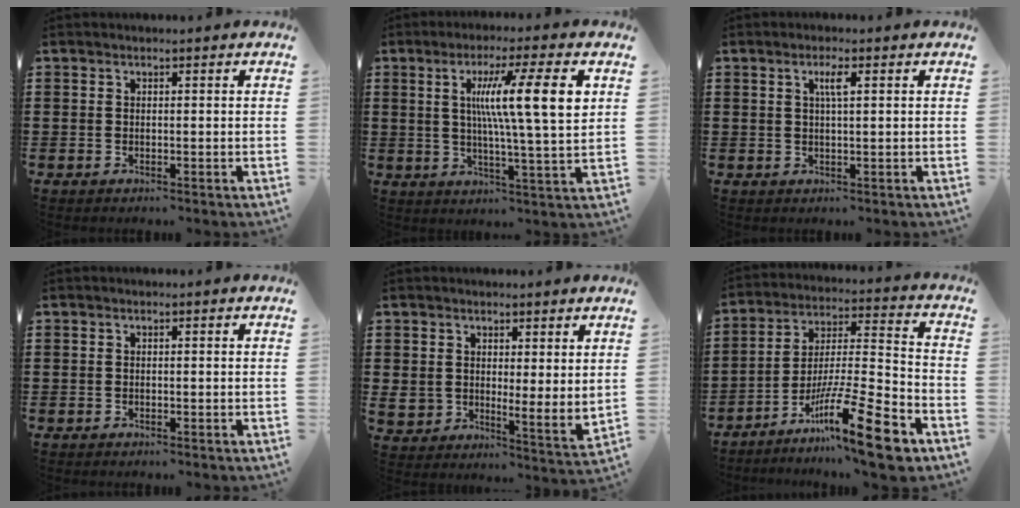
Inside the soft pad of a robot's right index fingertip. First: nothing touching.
{"total": 12.2, "force": [3.3, 1.3, 11.7], "torque": [-0.210, 0.004, 0.046]}
{"total": 2.4, "force": [0.9, 0.3, 2.2], "torque": [-0.046, 0.003, 0.013]}
{"total": 0.0}
{"total": 4.5, "force": [3.9, 2.1, 0.8], "torque": [-0.030, -0.019, 0.073]}
{"total": 17.1, "force": [-11.5, 1.8, 12.6], "torque": [-0.211, 0.035, -0.199]}